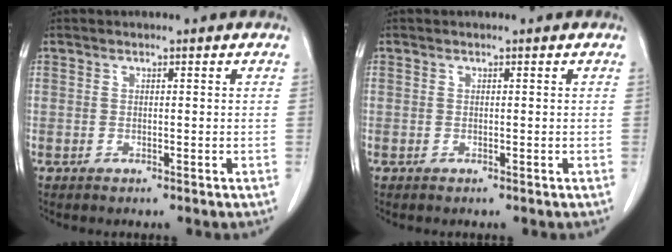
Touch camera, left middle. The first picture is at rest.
{"total": 0.0}